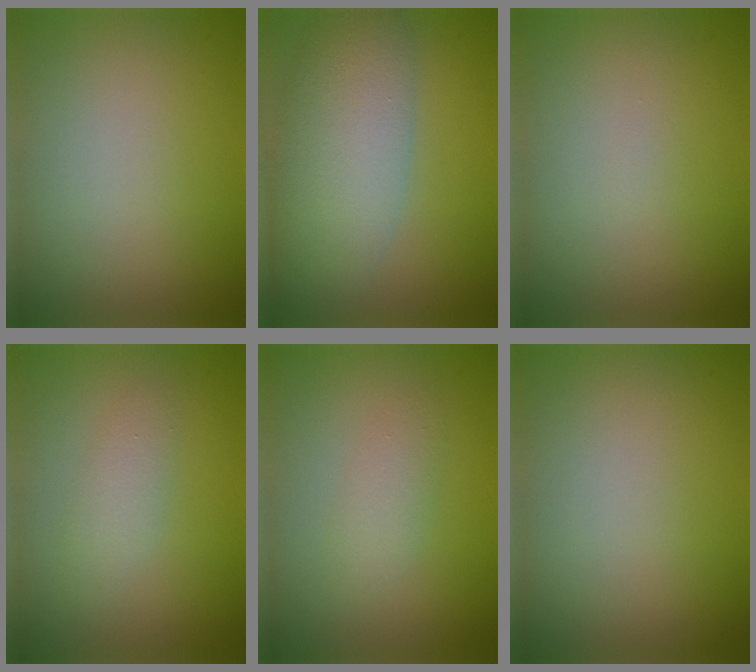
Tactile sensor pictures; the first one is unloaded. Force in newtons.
{"total": 7.6, "press": 7.6, "slide": 0.4}
{"total": 0.0}
{"total": 1.9, "press": 1.9, "slide": 0.1}
{"total": 1.8, "press": 1.8, "slide": 0.0}
{"total": 0.0}